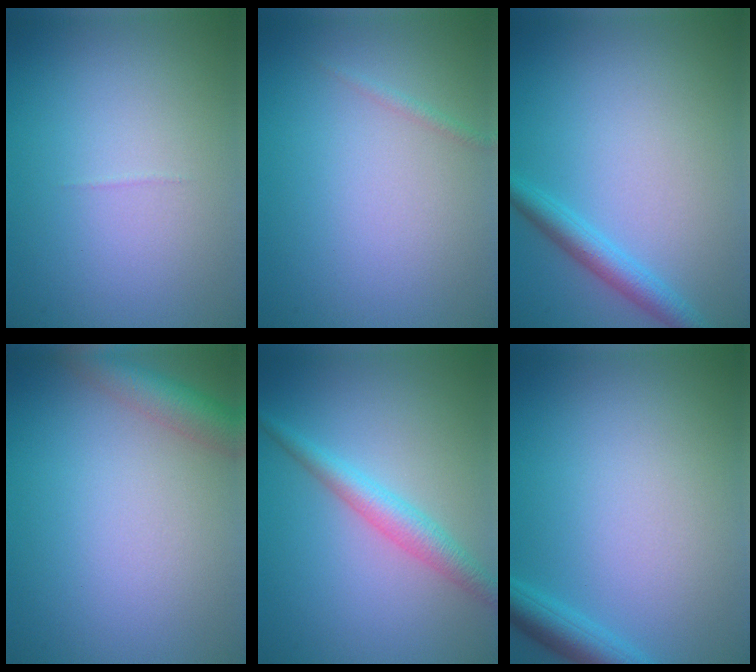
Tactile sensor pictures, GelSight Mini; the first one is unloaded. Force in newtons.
{"total": 0.7, "press": 0.7, "slide": 0.0}
{"total": 2.6, "press": 2.6, "slide": 0.2}
{"total": 3.5, "press": 3.5, "slide": 0.2}
{"total": 2.8, "press": 2.8, "slide": 0.1}
{"total": 2.6, "press": 2.6, "slide": 0.2}